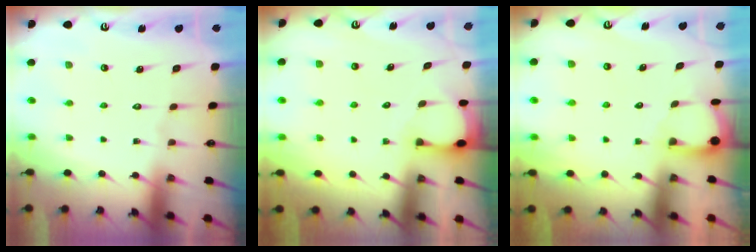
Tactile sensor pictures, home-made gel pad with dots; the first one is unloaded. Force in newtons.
{"total": 2.0, "press": 1.9, "slide": 0.3}
{"total": 2.8, "press": 2.8, "slide": 0.3}